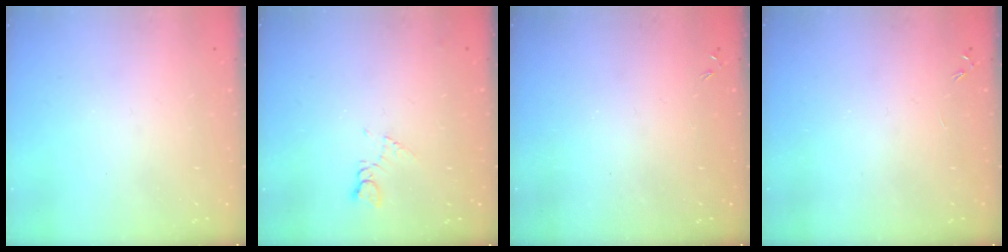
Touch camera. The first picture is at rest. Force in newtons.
{"total": 5.2, "press": 5.1, "slide": 0.7}
{"total": 0.0}
{"total": 0.0}